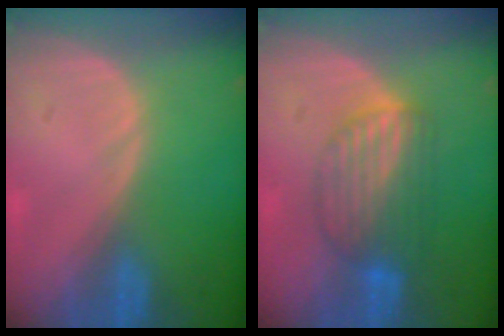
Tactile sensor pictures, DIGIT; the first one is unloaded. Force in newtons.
{"total": 6.4, "press": 6.4, "slide": 0.2}